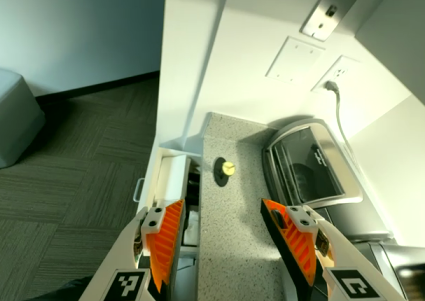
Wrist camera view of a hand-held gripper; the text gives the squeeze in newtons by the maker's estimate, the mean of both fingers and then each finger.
{"total": 0.0}